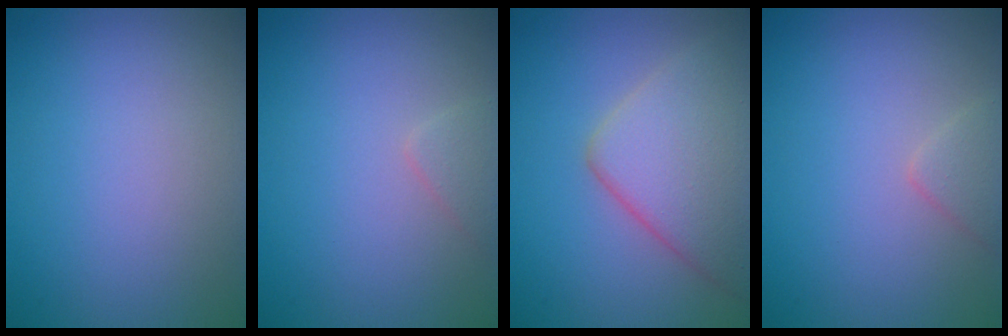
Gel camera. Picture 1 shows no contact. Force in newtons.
{"total": 1.2, "press": 1.1, "slide": 0.1}
{"total": 6.9, "press": 6.9, "slide": 0.5}
{"total": 1.4, "press": 1.4, "slide": 0.1}